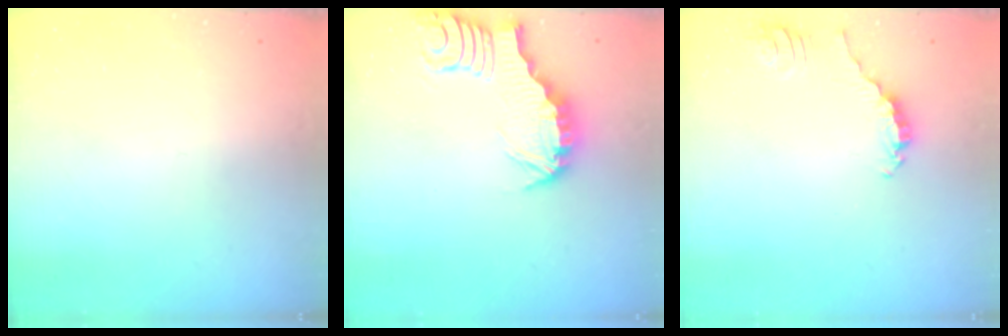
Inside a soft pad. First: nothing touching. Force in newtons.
{"total": 3.2, "press": 3.2, "slide": 0.3}
{"total": 2.3, "press": 2.3, "slide": 0.2}